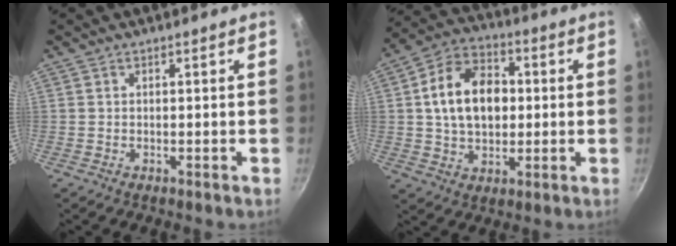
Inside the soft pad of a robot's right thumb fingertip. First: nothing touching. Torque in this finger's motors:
{"motor_torque": [-0.40, 0.95, 0.54, 0.24, 0.13]}